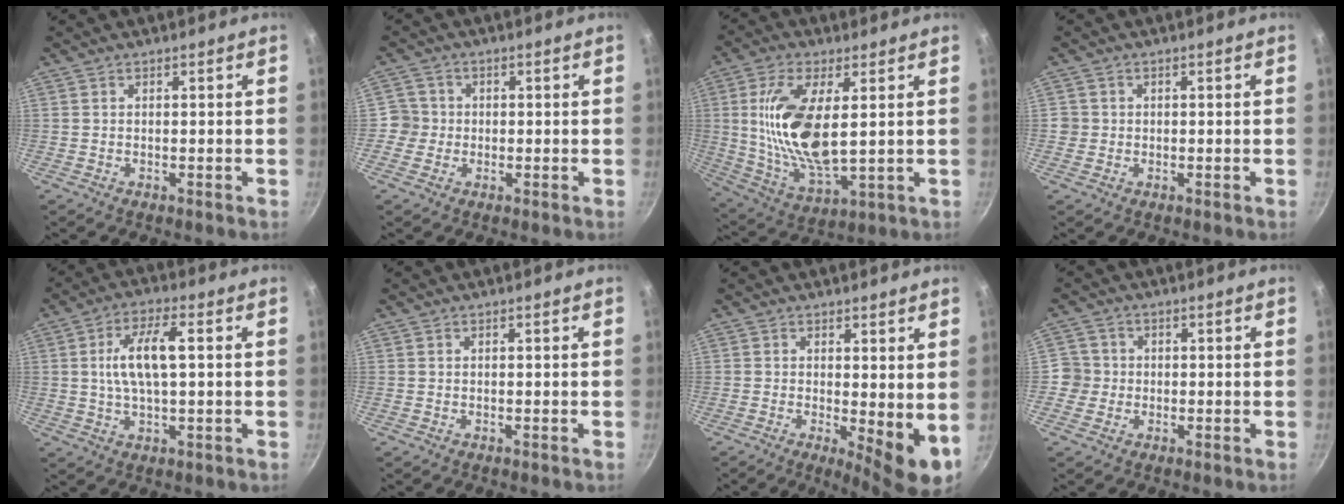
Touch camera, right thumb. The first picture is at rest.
{"total": 3.6, "force": [-0.5, 3.6, 0.2], "torque": [0.022, 0.010, -0.018]}
{"total": 16.7, "force": [2.4, 7.1, 15.0], "torque": [-0.297, -0.022, 0.055]}
{"total": 1.9, "force": [-0.1, 1.9, 0.2], "torque": [0.009, 0.006, -0.003]}
{"total": 9.4, "force": [1.0, 4.0, 8.4], "torque": [-0.159, 0.013, 0.017]}
{"total": 0.0}
{"total": 7.9, "force": [-0.3, 2.6, 7.4], "torque": [-0.100, -0.019, 0.003]}
{"total": 3.8, "force": [-0.5, 3.7, 0.1], "torque": [0.024, 0.010, -0.018]}